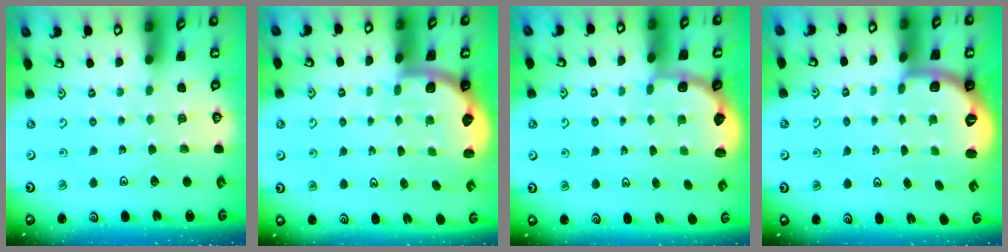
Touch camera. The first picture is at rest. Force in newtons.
{"total": 2.1, "press": 2.0, "slide": 0.7}
{"total": 2.7, "press": 2.3, "slide": 1.5}
{"total": 2.5, "press": 1.9, "slide": 1.6}